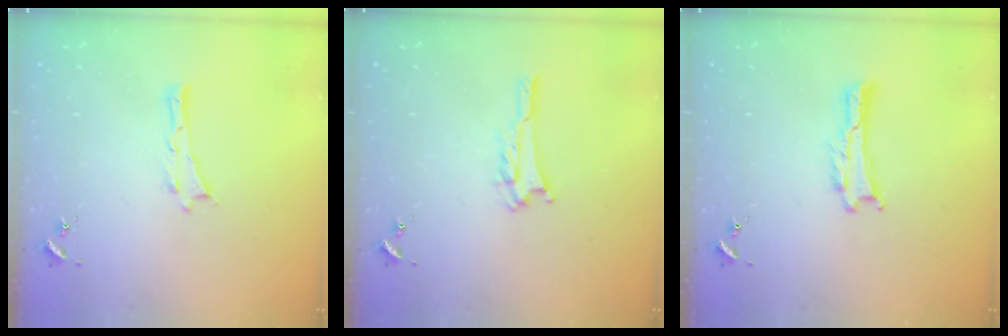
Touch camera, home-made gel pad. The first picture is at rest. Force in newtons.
{"total": 2.8, "press": 2.8, "slide": 0.3}
{"total": 0.0}